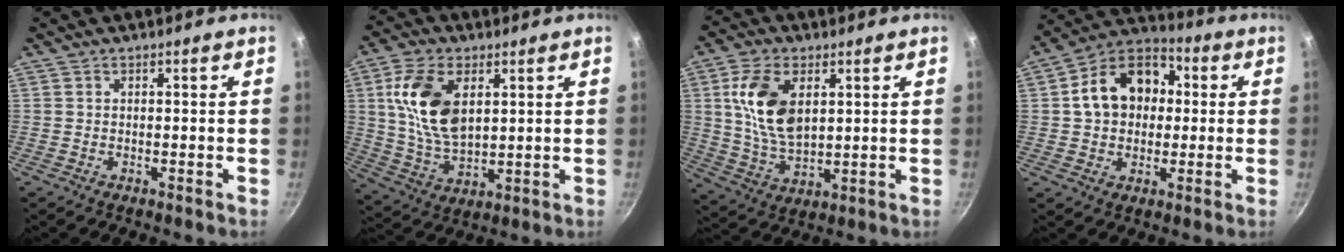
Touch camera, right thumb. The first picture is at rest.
{"total": 14.5, "force": [3.9, 8.4, 11.2], "torque": [-0.197, -0.016, 0.080]}
{"total": 13.3, "force": [3.4, 7.7, 10.2], "torque": [-0.179, -0.016, 0.072]}
{"total": 15.1, "force": [1.9, 11.5, 9.6], "torque": [-0.129, 0.032, 0.014]}